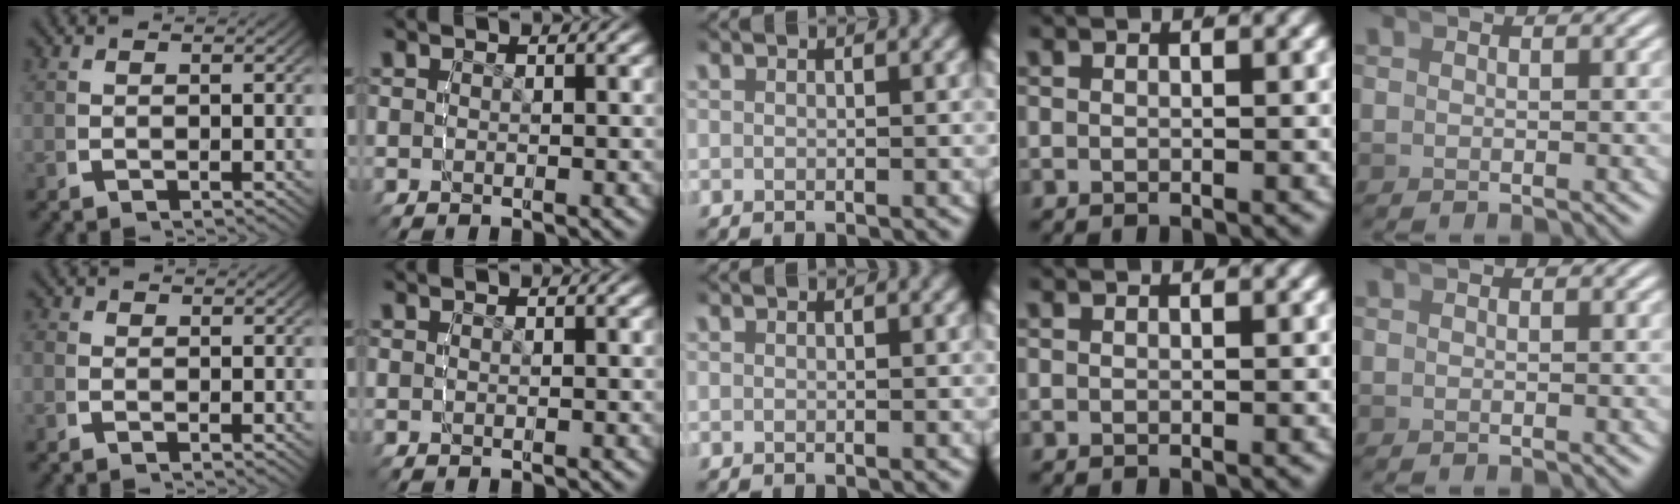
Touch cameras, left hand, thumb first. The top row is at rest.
{"thumb": {"total": 0.9, "force": [-0.3, 0.8, 0.1], "torque": [-0.002, -0.004, -0.010]}}